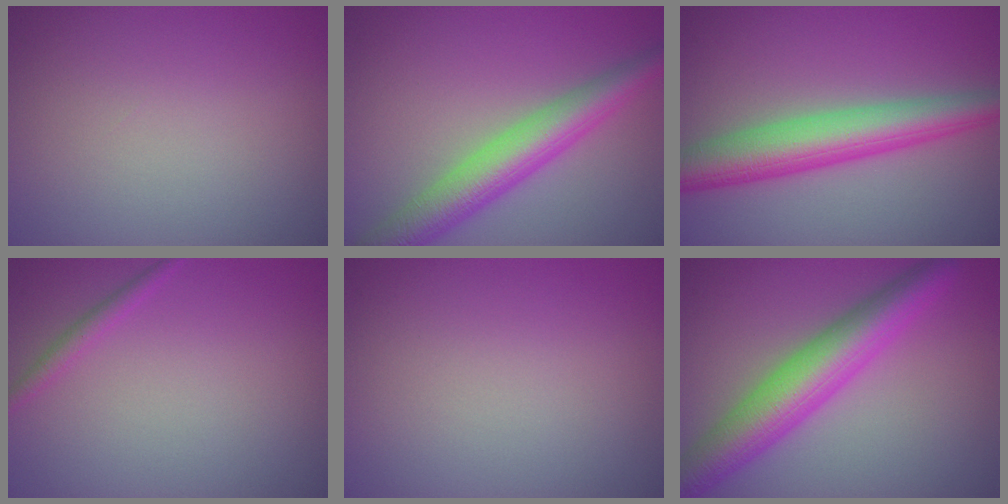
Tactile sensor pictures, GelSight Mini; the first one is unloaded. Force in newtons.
{"total": 5.8, "press": 5.8, "slide": 0.1}
{"total": 6.3, "press": 6.3, "slide": 0.0}
{"total": 1.1, "press": 1.1, "slide": 0.1}
{"total": 0.0}
{"total": 6.8, "press": 6.8, "slide": 0.3}